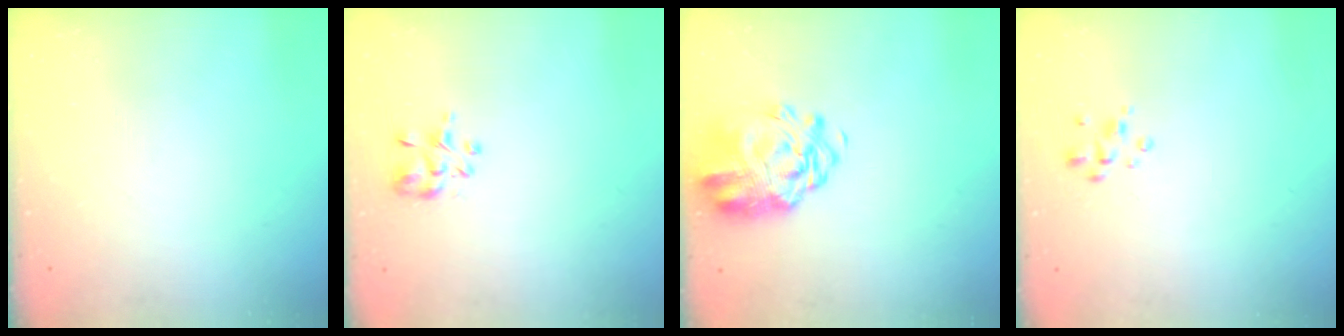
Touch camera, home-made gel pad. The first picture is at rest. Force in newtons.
{"total": 3.1, "press": 2.9, "slide": 0.9}
{"total": 5.4, "press": 4.6, "slide": 2.7}
{"total": 2.2, "press": 2.2, "slide": 0.3}